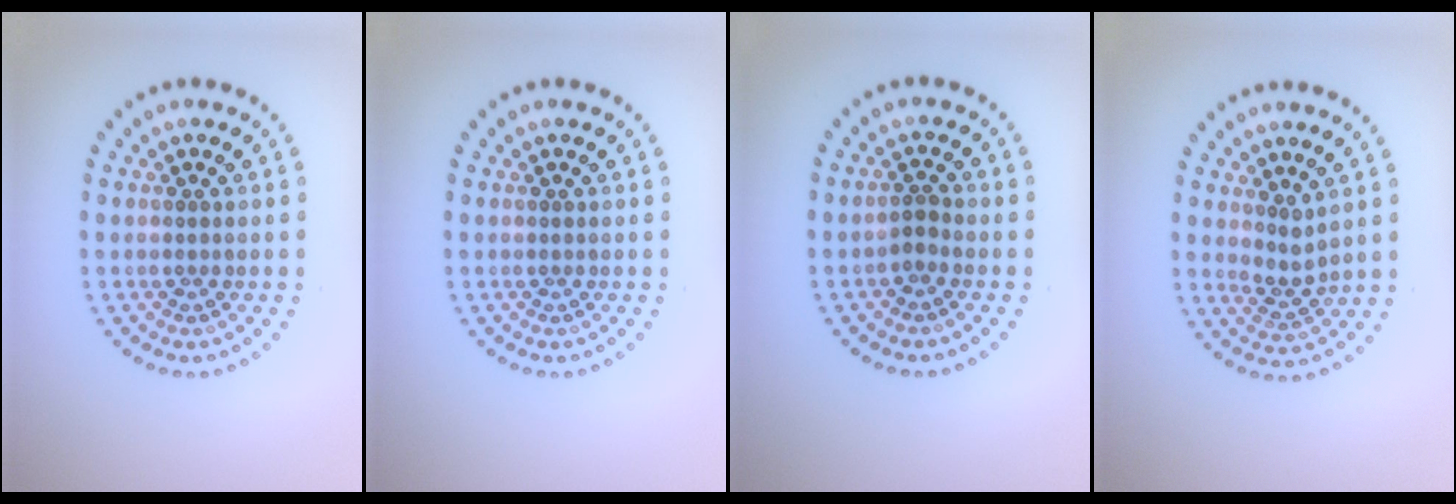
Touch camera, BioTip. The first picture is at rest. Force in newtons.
{"total": 0.0}
{"total": 1.1, "press": 0.9, "slide": 0.7}
{"total": 1.8, "press": 1.4, "slide": 1.2}